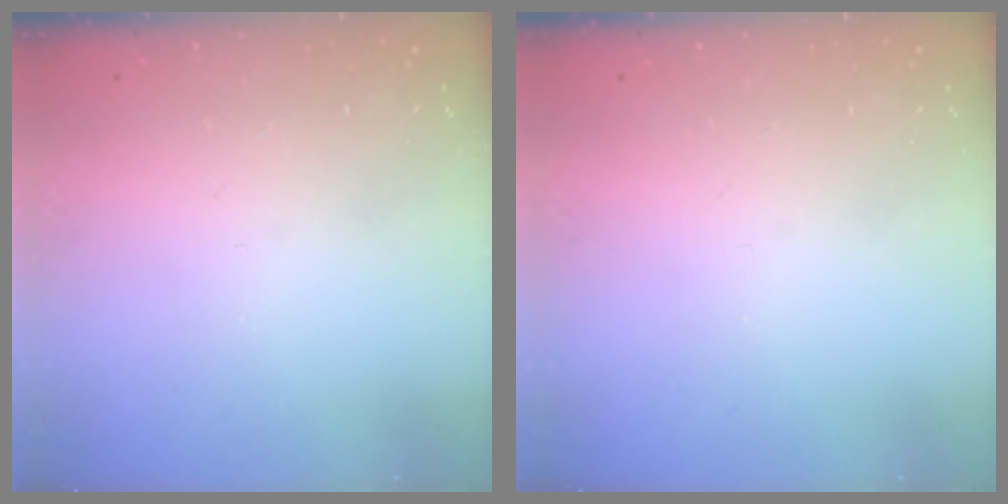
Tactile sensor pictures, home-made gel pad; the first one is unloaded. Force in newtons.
{"total": 0.0}